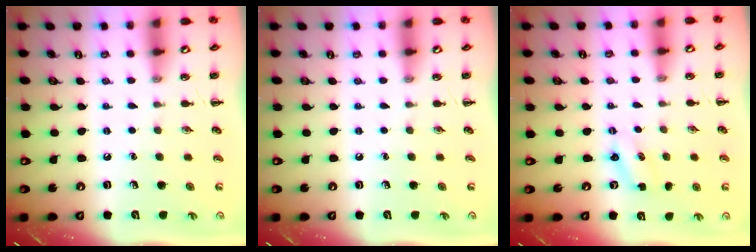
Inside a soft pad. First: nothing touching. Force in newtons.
{"total": 0.0}
{"total": 2.4, "press": 2.4, "slide": 0.6}